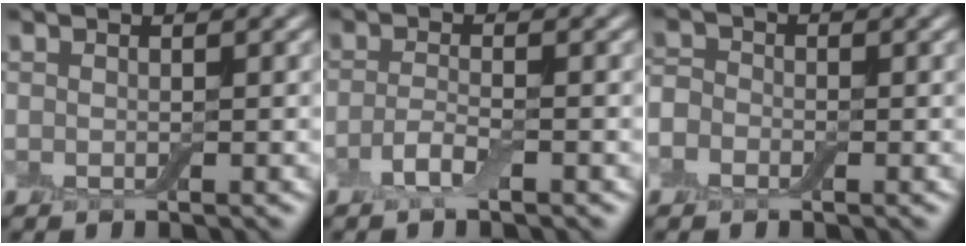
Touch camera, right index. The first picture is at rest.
{"total": 1.8, "force": [-1.0, 0.5, 1.5], "torque": [-0.035, 0.005, -0.025]}
{"total": 2.3, "force": [-1.1, 1.8, 0.9], "torque": [-0.013, 0.006, -0.033]}